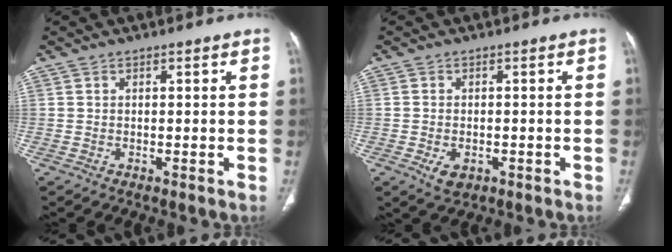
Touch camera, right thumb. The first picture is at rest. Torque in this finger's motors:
{"motor_torque": [-0.26, -0.14, -0.29, 0.18, -0.01]}